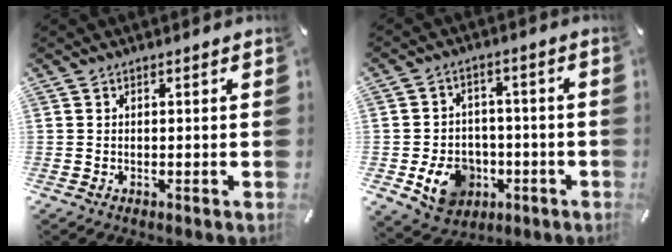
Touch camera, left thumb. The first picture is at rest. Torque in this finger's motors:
{"motor_torque": [0.20, 0.26, 0.14, 0.10, 0.19]}